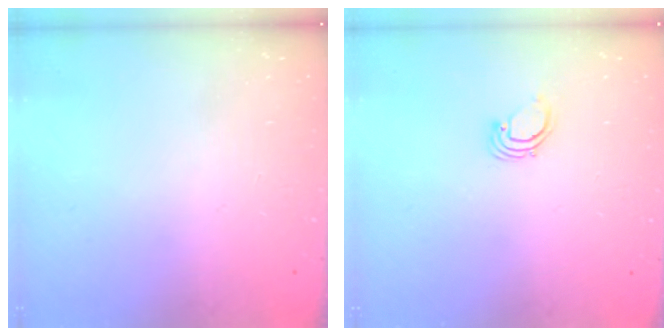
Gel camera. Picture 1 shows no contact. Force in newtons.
{"total": 1.9, "press": 1.9, "slide": 0.1}